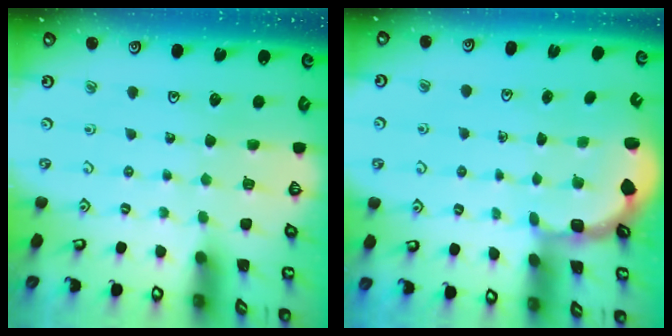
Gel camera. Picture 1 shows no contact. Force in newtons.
{"total": 2.7, "press": 2.0, "slide": 1.7}